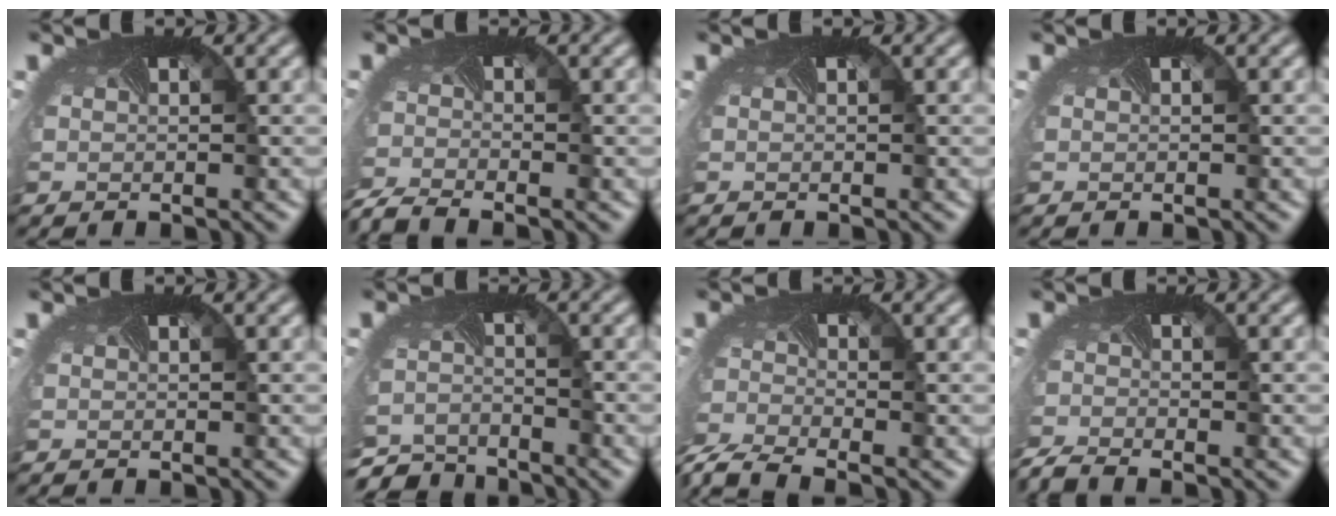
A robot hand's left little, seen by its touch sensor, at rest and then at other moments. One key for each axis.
{"total": 3.5, "fx": -3.4, "fy": 0.3, "fz": 1.0, "tx": -0.025, "ty": -0.025, "tz": -0.072}
{"total": 0.0}
{"total": 0.0}
{"total": 0.0}
{"total": 6.0, "fx": -5.8, "fy": 1.3, "fz": 0.4, "tx": -0.016, "ty": -0.029, "tz": -0.105}
{"total": 5.8, "fx": -5.0, "fy": 1.7, "fz": 2.5, "tx": -0.069, "ty": -0.042, "tz": -0.089}
{"total": 2.8, "fx": -2.8, "fy": 0.0, "fz": 0.4, "tx": -0.017, "ty": -0.021, "tz": -0.061}